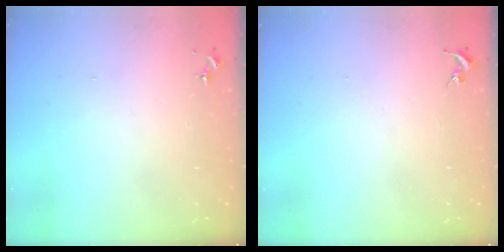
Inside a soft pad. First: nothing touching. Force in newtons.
{"total": 0.0}